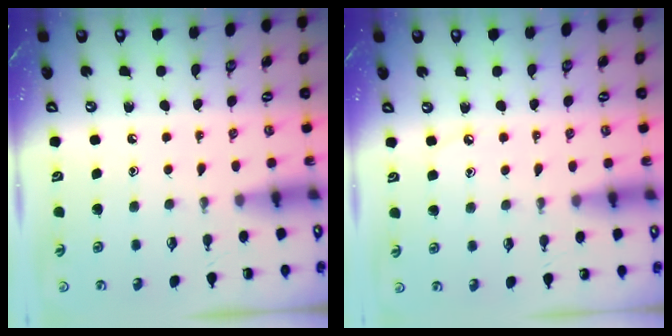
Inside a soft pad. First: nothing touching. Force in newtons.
{"total": 2.8, "press": 2.7, "slide": 0.4}